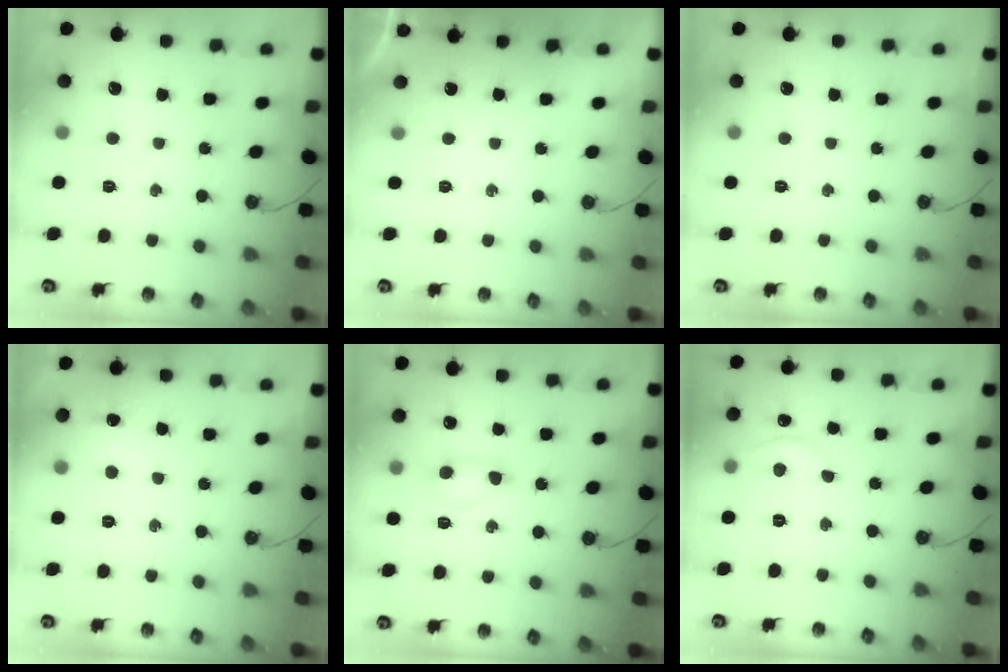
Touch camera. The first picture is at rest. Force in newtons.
{"total": 0.0}
{"total": 0.0}
{"total": 3.9, "press": 3.9, "slide": 0.3}
{"total": 5.4, "press": 5.3, "slide": 1.1}
{"total": 3.5, "press": 3.4, "slide": 0.5}